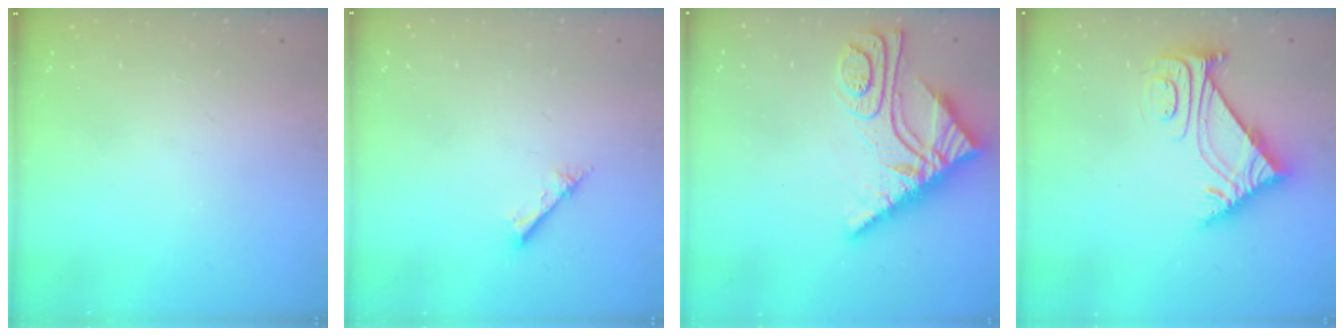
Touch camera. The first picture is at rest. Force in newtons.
{"total": 2.4, "press": 2.4, "slide": 0.3}
{"total": 13.2, "press": 13.1, "slide": 1.5}
{"total": 8.0, "press": 8.0, "slide": 0.6}